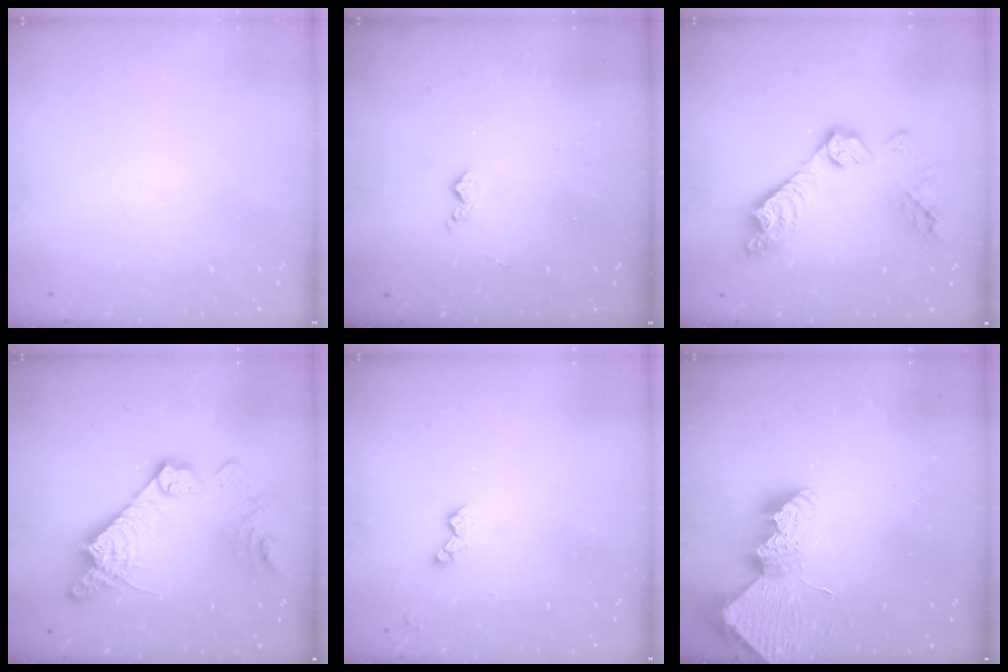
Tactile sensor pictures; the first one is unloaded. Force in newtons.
{"total": 4.1, "press": 4.1, "slide": 0.5}
{"total": 14.7, "press": 14.7, "slide": 1.0}
{"total": 18.2, "press": 18.1, "slide": 1.7}
{"total": 4.0, "press": 4.0, "slide": 0.6}
{"total": 10.7, "press": 10.7, "slide": 0.5}